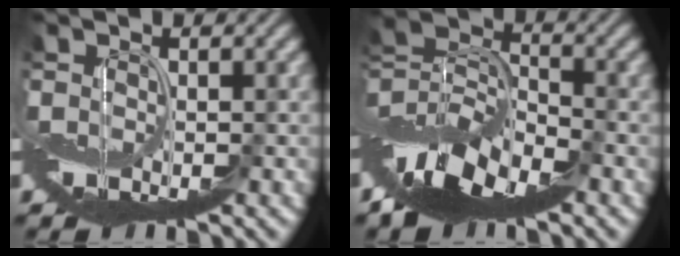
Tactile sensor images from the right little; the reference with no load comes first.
{"total": 9.1, "force": [-5.4, 4.4, 5.9], "torque": [-0.108, 0.005, -0.119]}